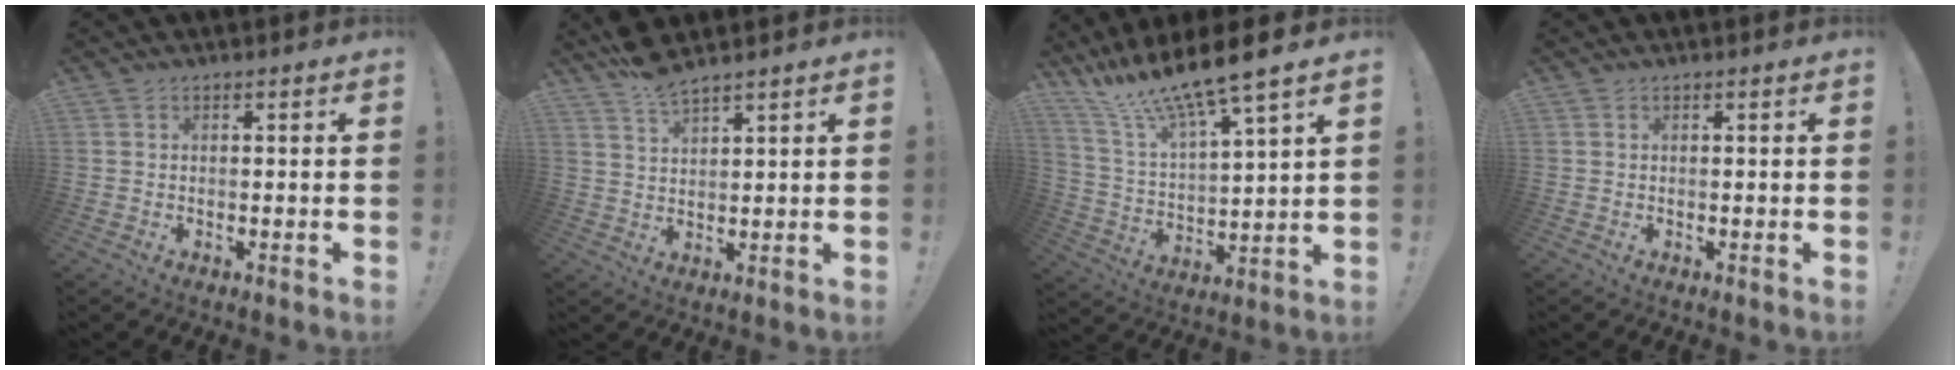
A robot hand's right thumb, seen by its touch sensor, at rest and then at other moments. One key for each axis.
{"total": 5.8, "fx": 5.1, "fy": 1.1, "fz": 2.6, "tx": -0.049, "ty": -0.030, "tz": 0.093}
{"total": 12.9, "fx": 11.1, "fy": -0.1, "fz": 6.5, "tx": -0.145, "ty": -0.090, "tz": 0.190}
{"total": 0.0}